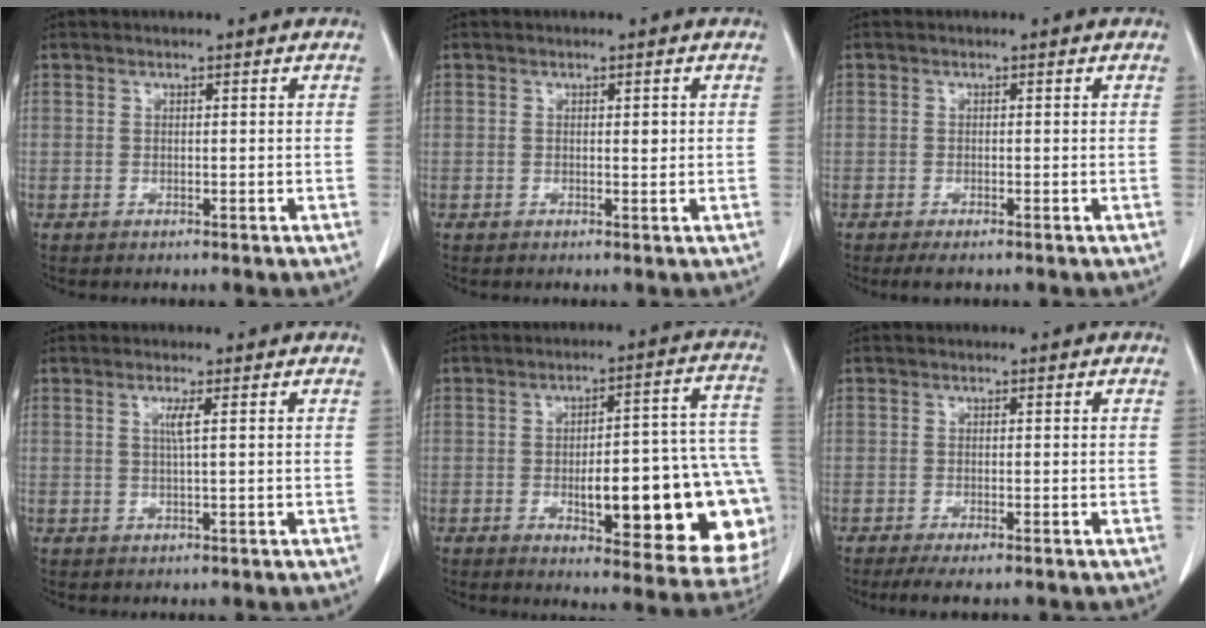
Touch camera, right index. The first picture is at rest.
{"total": 0.9, "force": [0.3, 0.3, 0.8], "torque": [-0.010, 0.000, 0.007]}
{"total": 1.8, "force": [-1.2, 0.4, 1.2], "torque": [-0.017, -0.006, -0.016]}
{"total": 1.9, "force": [0.5, -0.3, 1.8], "torque": [-0.039, 0.000, 0.011]}
{"total": 23.8, "force": [-4.7, 5.5, 22.7], "torque": [-0.209, 0.024, -0.039]}
{"total": 4.2, "force": [-3.3, 0.6, 2.5], "torque": [-0.036, -0.010, -0.049]}